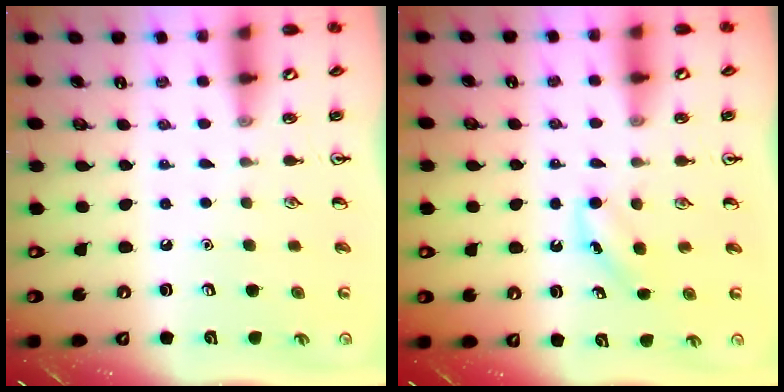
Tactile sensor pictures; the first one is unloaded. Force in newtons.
{"total": 3.7, "press": 3.4, "slide": 1.5}